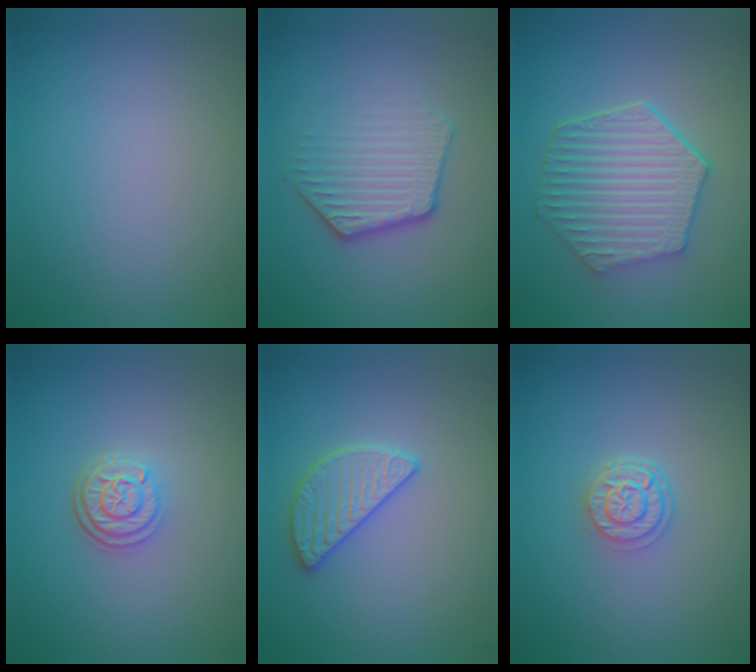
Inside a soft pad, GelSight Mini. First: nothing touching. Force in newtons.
{"total": 3.8, "press": 2.9, "slide": 2.5}
{"total": 6.4, "press": 5.0, "slide": 4.0}
{"total": 3.1, "press": 2.5, "slide": 1.8}
{"total": 2.8, "press": 2.8, "slide": 0.1}
{"total": 2.6, "press": 2.1, "slide": 1.5}